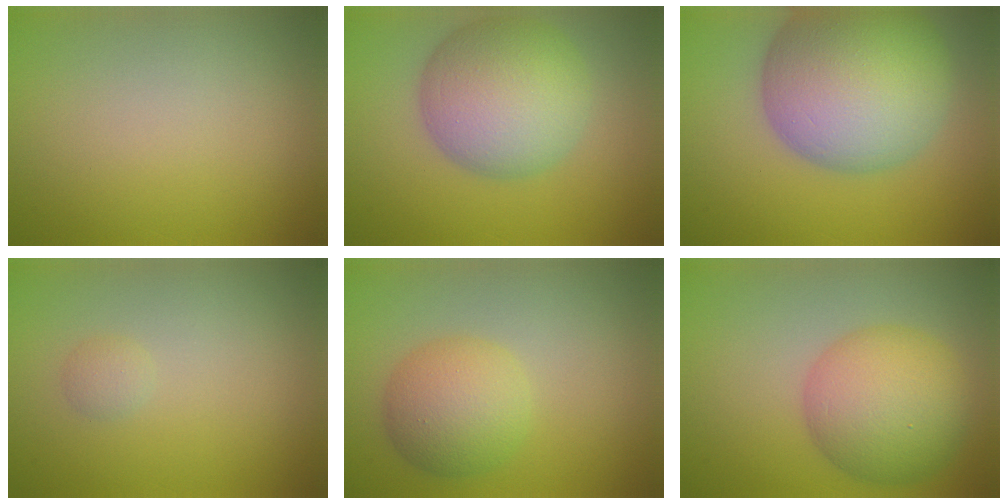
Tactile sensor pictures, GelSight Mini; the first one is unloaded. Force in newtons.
{"total": 9.0, "press": 9.0, "slide": 0.6}
{"total": 13.9, "press": 13.9, "slide": 0.9}
{"total": 0.9, "press": 0.9, "slide": 0.0}
{"total": 4.7, "press": 4.7, "slide": 0.2}
{"total": 7.7, "press": 7.7, "slide": 0.3}